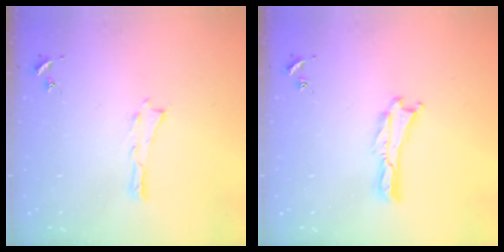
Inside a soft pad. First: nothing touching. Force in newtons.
{"total": 0.0}